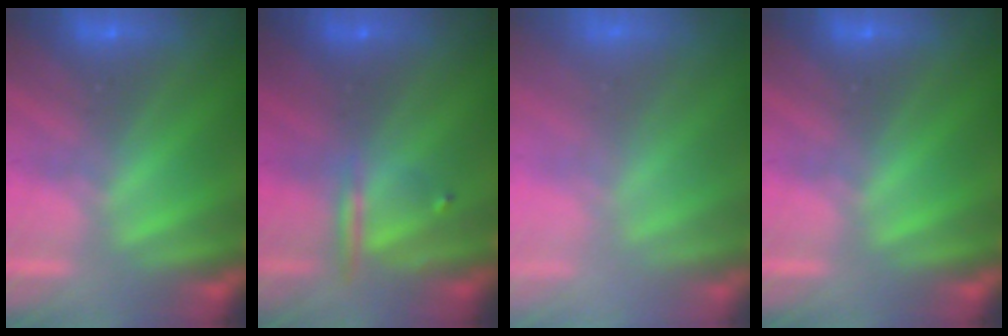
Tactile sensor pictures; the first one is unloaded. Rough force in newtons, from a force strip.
{"total": 3.2}
{"total": 11.8}
{"total": 0.0}